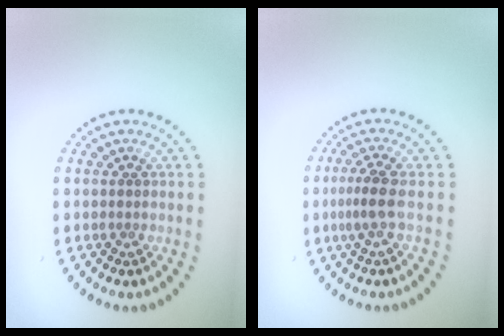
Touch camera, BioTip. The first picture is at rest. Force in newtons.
{"total": 2.3, "press": 1.6, "slide": 1.6}